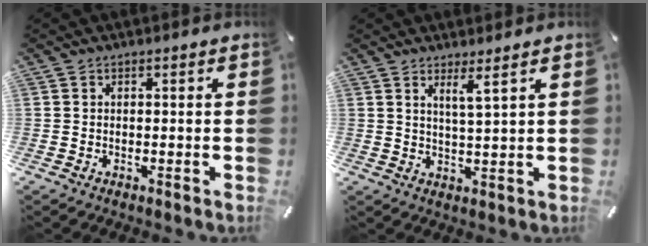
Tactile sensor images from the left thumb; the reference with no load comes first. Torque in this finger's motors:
{"motor_torque": [0.08, -0.19, 0.12, 0.14, 0.00]}